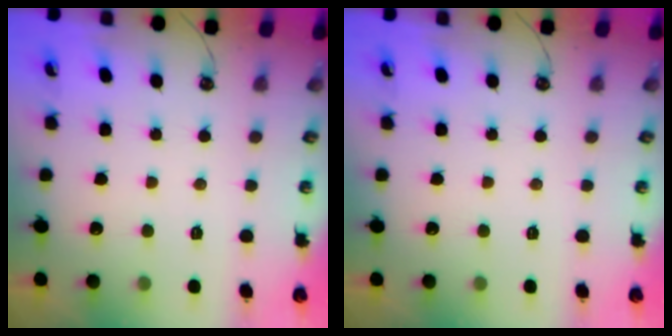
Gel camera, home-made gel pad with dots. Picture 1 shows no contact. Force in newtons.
{"total": 0.0}